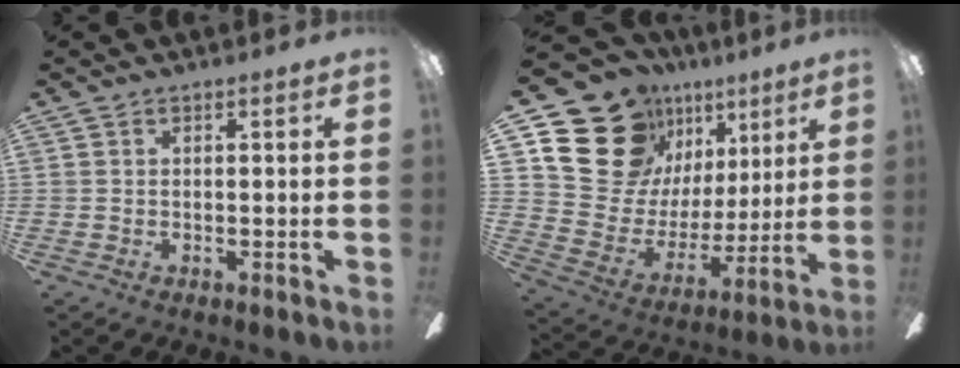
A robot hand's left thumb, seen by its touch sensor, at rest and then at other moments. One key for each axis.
{"total": 21.0, "fx": 13.1, "fy": 14.5, "fz": 7.5, "tx": -0.134, "ty": -0.077, "tz": 0.264}